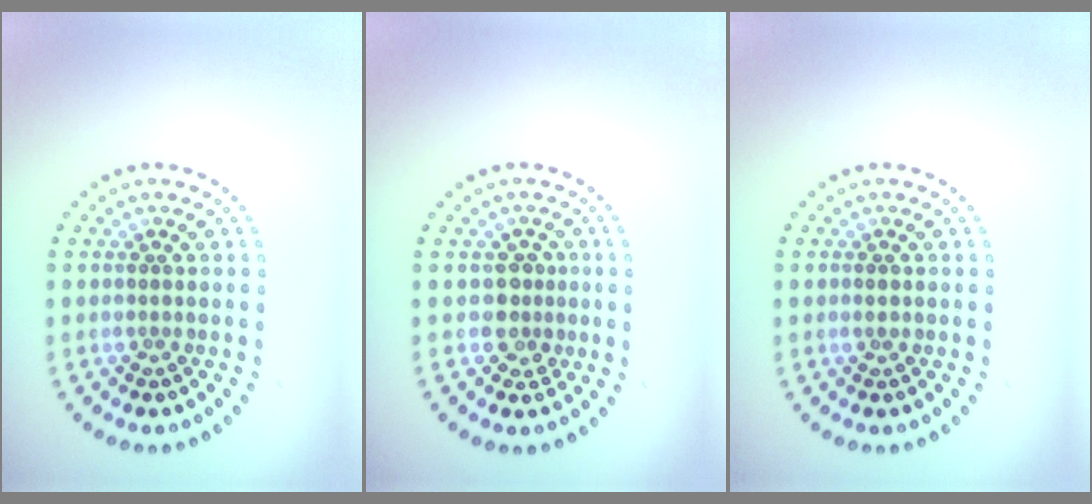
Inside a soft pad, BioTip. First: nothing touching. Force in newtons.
{"total": 2.0, "press": 1.7, "slide": 1.1}
{"total": 0.9, "press": 0.9, "slide": 0.2}